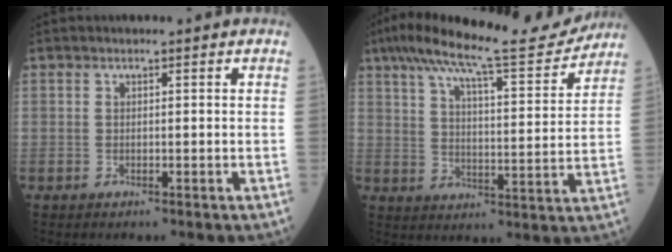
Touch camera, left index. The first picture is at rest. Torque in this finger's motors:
{"motor_torque": [1.07, -1.07, 0.55, 0.15]}